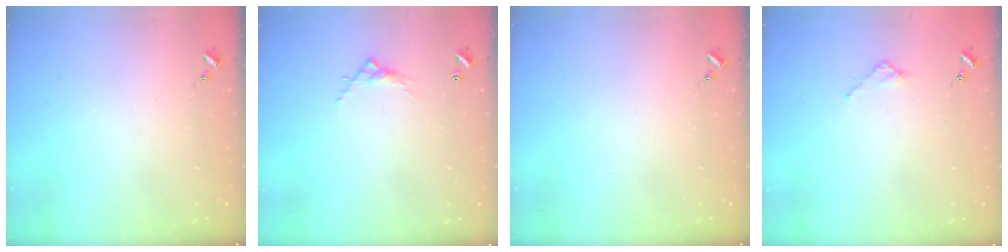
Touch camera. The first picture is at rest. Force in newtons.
{"total": 5.2, "press": 5.2, "slide": 0.2}
{"total": 0.0}
{"total": 2.4, "press": 2.3, "slide": 0.3}